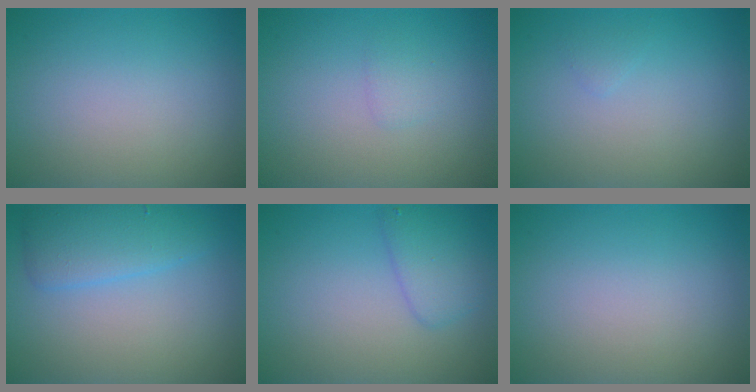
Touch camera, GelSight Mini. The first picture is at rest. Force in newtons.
{"total": 0.9, "press": 0.9, "slide": 0.1}
{"total": 0.5, "press": 0.5, "slide": 0.1}
{"total": 3.5, "press": 3.5, "slide": 0.0}
{"total": 2.6, "press": 2.5, "slide": 0.2}
{"total": 0.0}